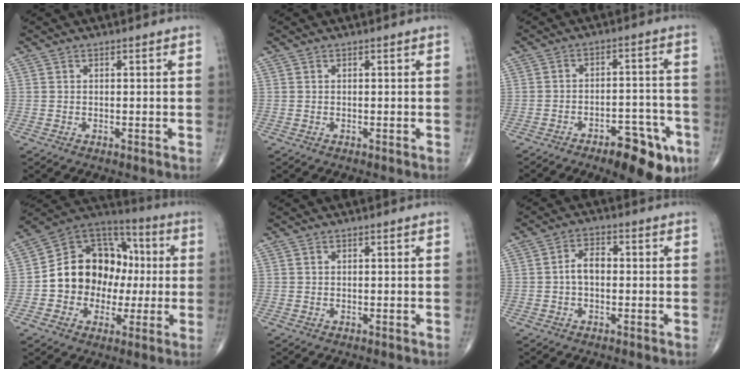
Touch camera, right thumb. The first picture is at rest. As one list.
[{"total": 0.0}, {"total": 12.3, "force": [-7.0, 4.8, 8.9], "torque": [-0.095, 0.044, -0.094]}, {"total": 17.9, "force": [-0.6, 14.4, 10.6], "torque": [-0.119, 0.042, -0.012]}, {"total": 0.0}, {"total": 4.0, "force": [-0.4, 2.5, 3.1], "torque": [-0.050, 0.018, -0.013]}]